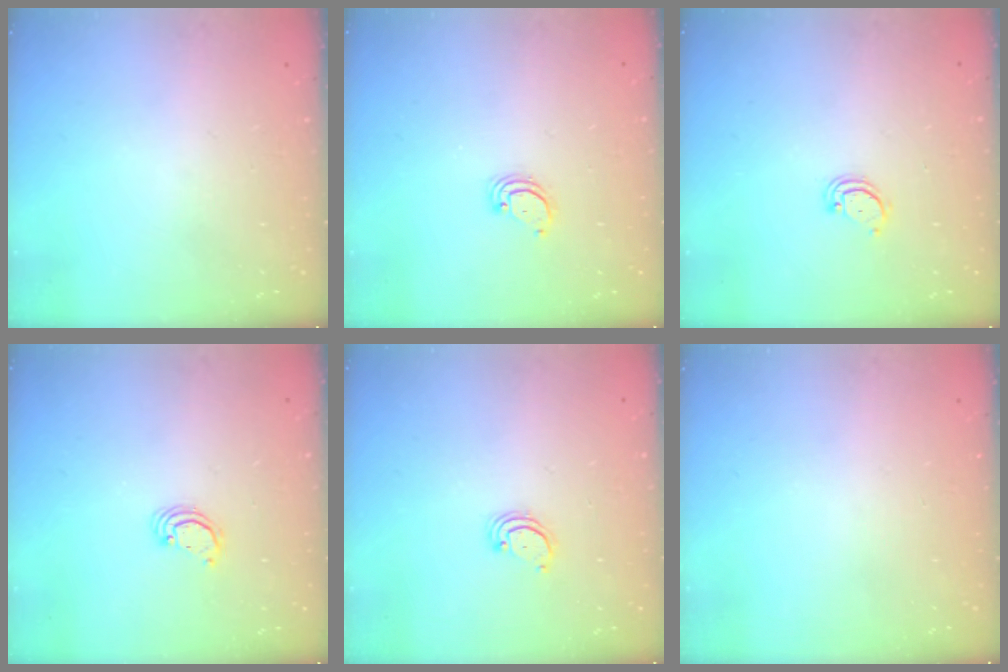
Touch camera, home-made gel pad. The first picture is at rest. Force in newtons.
{"total": 2.6, "press": 2.6, "slide": 0.1}
{"total": 2.9, "press": 2.9, "slide": 0.2}
{"total": 2.3, "press": 2.3, "slide": 0.3}
{"total": 2.8, "press": 2.8, "slide": 0.3}
{"total": 0.0}